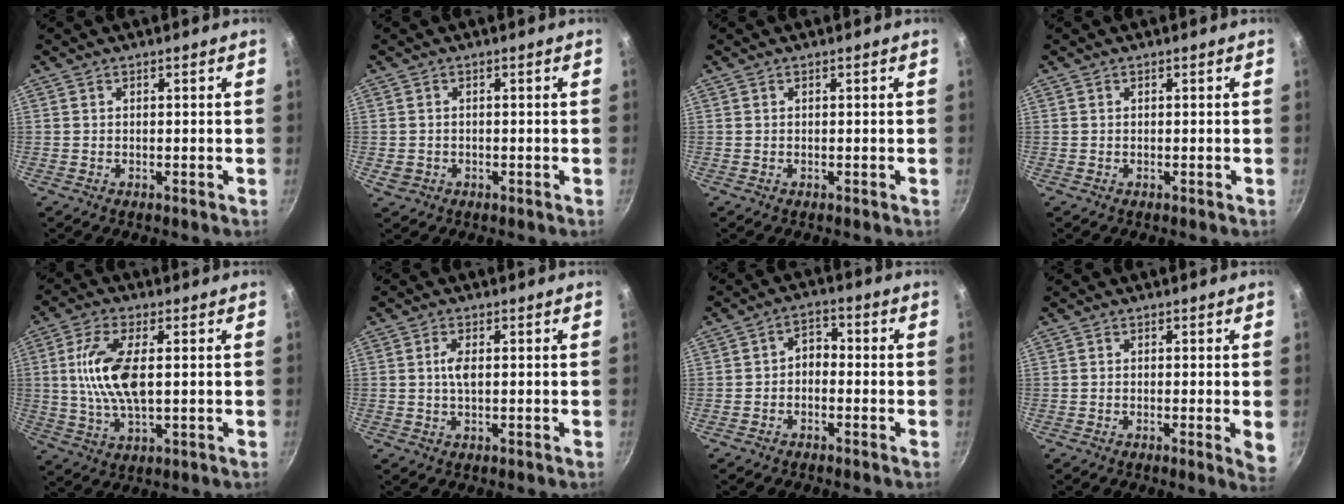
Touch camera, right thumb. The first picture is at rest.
{"total": 1.9, "force": [-0.5, 1.7, 0.8], "torque": [-0.015, 0.002, -0.004]}
{"total": 0.0}
{"total": 0.0}
{"total": 11.3, "force": [1.4, 4.8, 10.1], "torque": [-0.203, 0.000, 0.025]}
{"total": 2.9, "force": [0.3, 1.2, 2.6], "torque": [-0.055, 0.003, 0.007]}
{"total": 3.7, "force": [-0.9, 2.6, 2.4], "torque": [-0.025, 0.020, -0.024]}
{"total": 3.3, "force": [-0.5, 0.4, 3.2], "torque": [-0.041, -0.008, -0.010]}